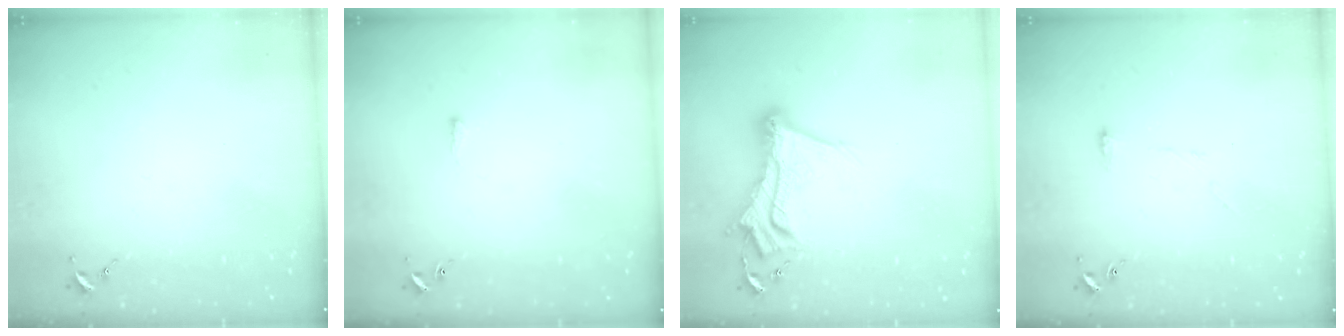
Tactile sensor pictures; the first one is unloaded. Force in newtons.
{"total": 1.5, "press": 1.5, "slide": 0.4}
{"total": 15.4, "press": 15.3, "slide": 1.3}
{"total": 5.5, "press": 5.5, "slide": 0.6}